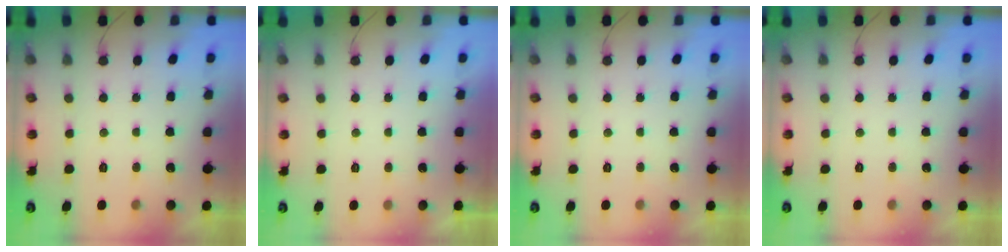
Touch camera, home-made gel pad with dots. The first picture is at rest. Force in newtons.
{"total": 2.3, "press": 2.3, "slide": 0.4}
{"total": 0.0}
{"total": 0.0}